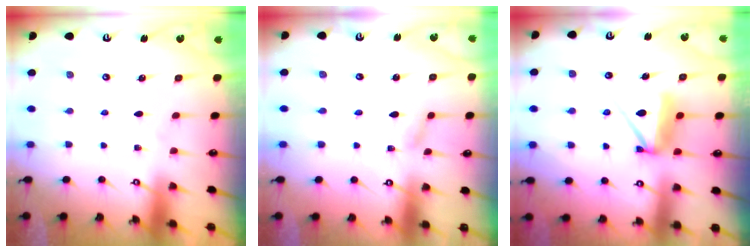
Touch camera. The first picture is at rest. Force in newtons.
{"total": 1.6, "press": 1.6, "slide": 0.2}
{"total": 7.6, "press": 7.5, "slide": 0.8}